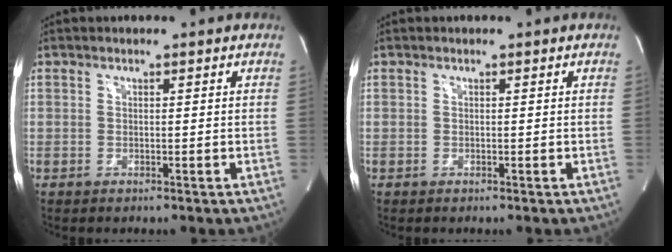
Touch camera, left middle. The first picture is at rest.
{"total": 0.0}